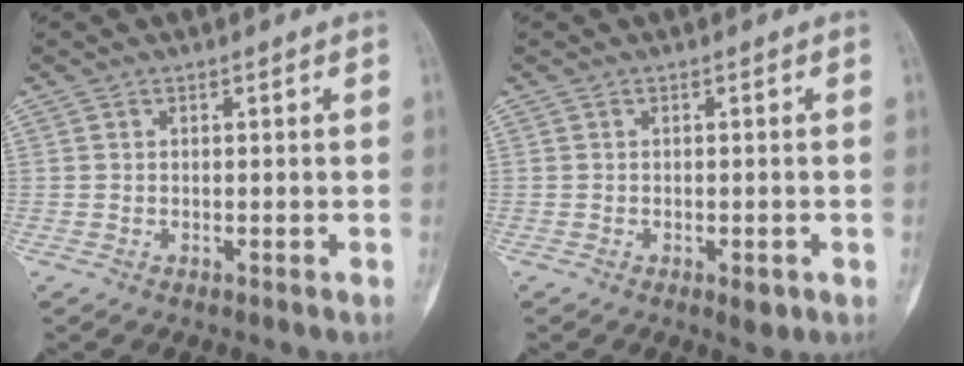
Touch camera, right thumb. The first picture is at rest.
{"total": 2.0, "force": [-0.8, 0.9, 1.6], "torque": [-0.017, 0.000, -0.007]}